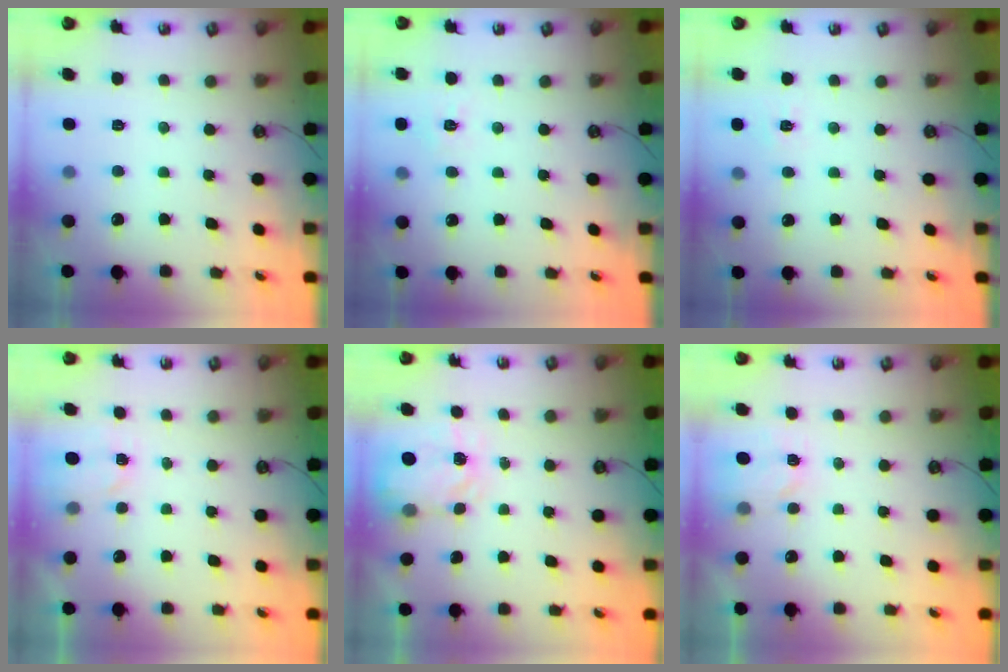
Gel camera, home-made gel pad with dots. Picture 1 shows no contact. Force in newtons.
{"total": 5.5, "press": 5.4, "slide": 0.6}
{"total": 4.1, "press": 4.0, "slide": 0.6}
{"total": 2.3, "press": 2.3, "slide": 0.2}
{"total": 4.0, "press": 3.9, "slide": 0.7}
{"total": 3.5, "press": 3.5, "slide": 0.5}